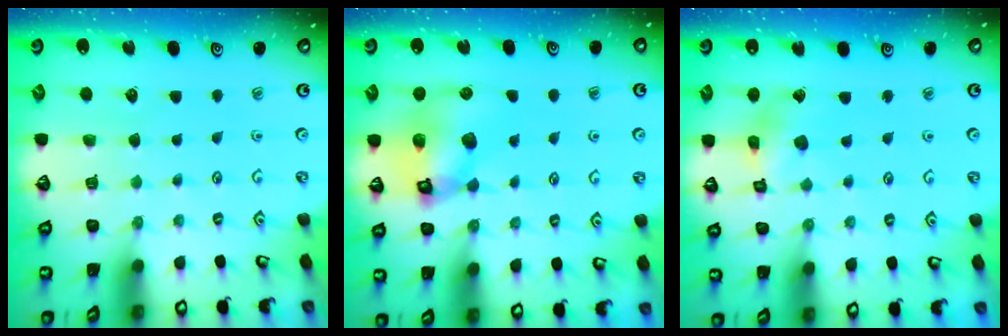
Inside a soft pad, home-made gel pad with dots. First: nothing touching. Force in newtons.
{"total": 12.3, "press": 12.2, "slide": 1.6}
{"total": 6.3, "press": 6.3, "slide": 0.5}